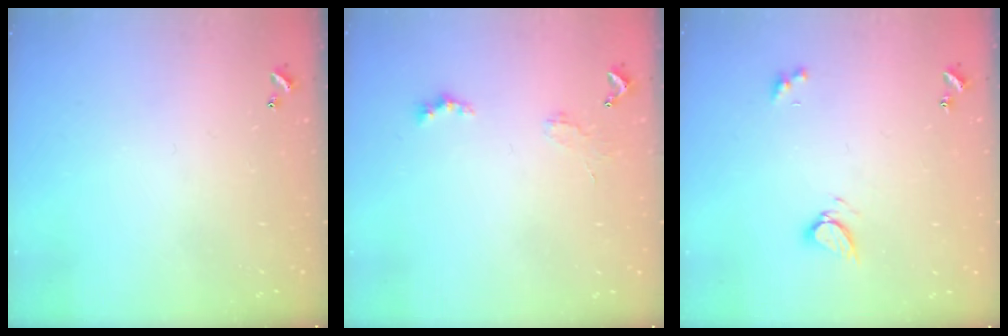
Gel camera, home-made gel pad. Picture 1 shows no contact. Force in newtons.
{"total": 1.9, "press": 1.8, "slide": 0.5}
{"total": 5.1, "press": 5.1, "slide": 0.5}